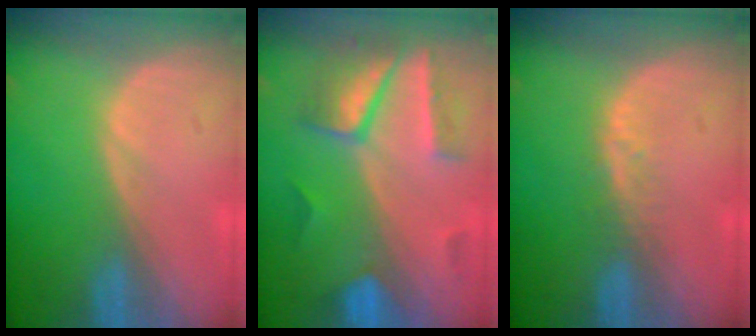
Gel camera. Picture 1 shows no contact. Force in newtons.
{"total": 7.9, "press": 7.6, "slide": 2.0}
{"total": 2.1, "press": 2.1, "slide": 0.2}